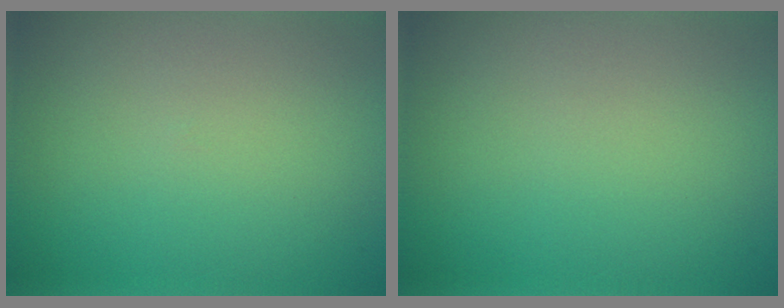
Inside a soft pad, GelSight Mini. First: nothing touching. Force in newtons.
{"total": 0.0}